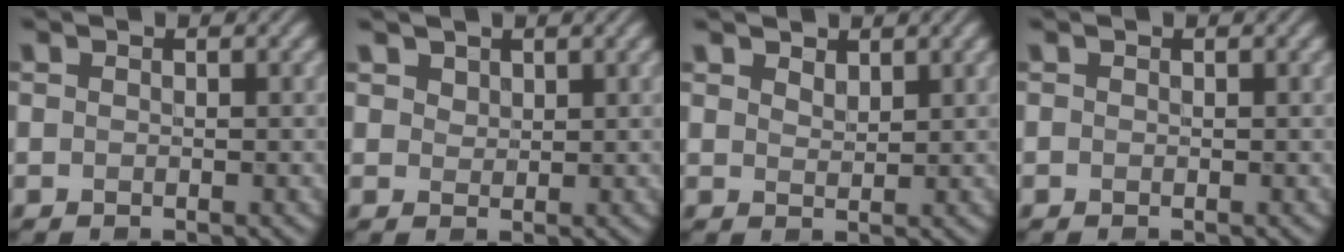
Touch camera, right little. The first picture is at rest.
{"total": 1.5, "force": [1.2, 0.8, 0.4], "torque": [-0.012, -0.005, 0.029]}
{"total": 1.6, "force": [1.4, 0.6, 0.6], "torque": [-0.012, 0.000, 0.028]}
{"total": 0.0}